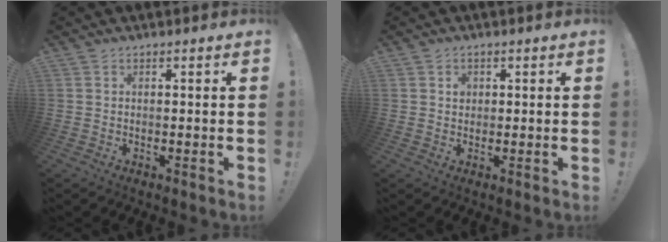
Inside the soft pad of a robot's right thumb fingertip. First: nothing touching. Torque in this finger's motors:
{"motor_torque": [0.39, 0.55, 0.08, -0.06, 0.10]}